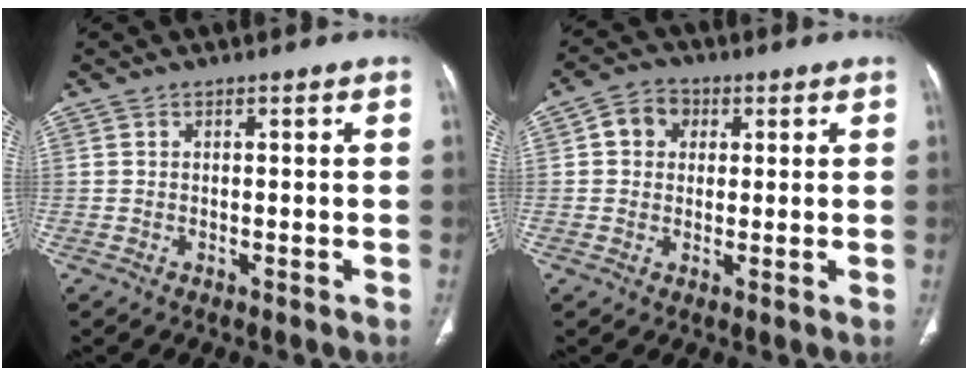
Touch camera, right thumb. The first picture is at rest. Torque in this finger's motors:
{"motor_torque": [0.00, 0.00, 0.03, -0.03, 0.01]}